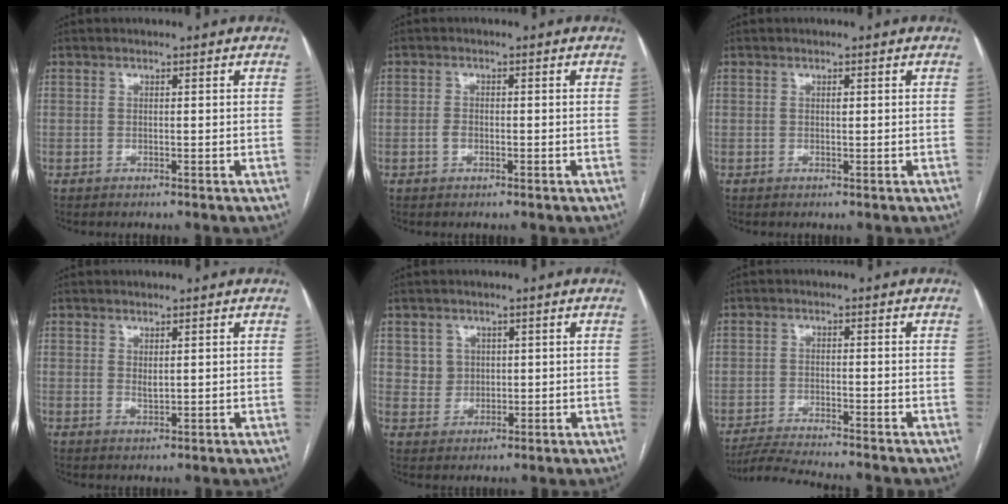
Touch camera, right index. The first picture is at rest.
{"total": 1.5, "force": [-0.4, 1.1, 0.9], "torque": [-0.017, 0.004, -0.005]}
{"total": 0.6, "force": [0.2, 0.2, 0.6], "torque": [-0.011, -0.001, 0.003]}
{"total": 1.2, "force": [0.5, 0.5, 0.9], "torque": [-0.016, -0.006, 0.013]}
{"total": 3.4, "force": [1.1, 3.2, 0.3], "torque": [-0.005, 0.005, 0.023]}
{"total": 7.5, "force": [-6.9, -0.4, 2.8], "torque": [-0.044, -0.018, -0.118]}